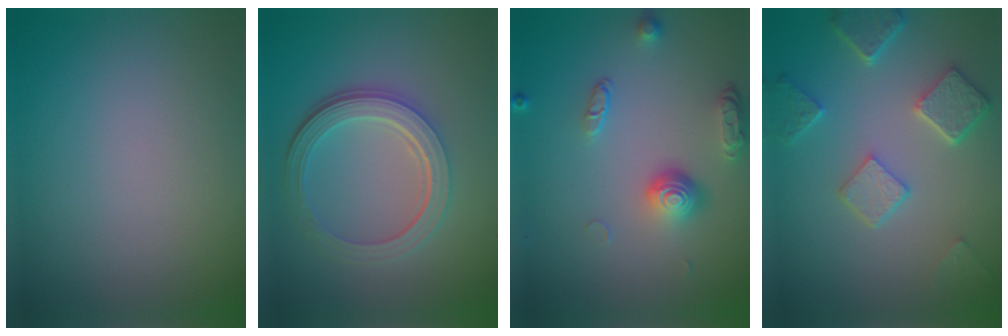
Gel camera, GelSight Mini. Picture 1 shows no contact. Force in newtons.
{"total": 5.4, "press": 3.9, "slide": 3.7}
{"total": 3.8, "press": 2.9, "slide": 2.6}
{"total": 4.8, "press": 3.8, "slide": 2.9}